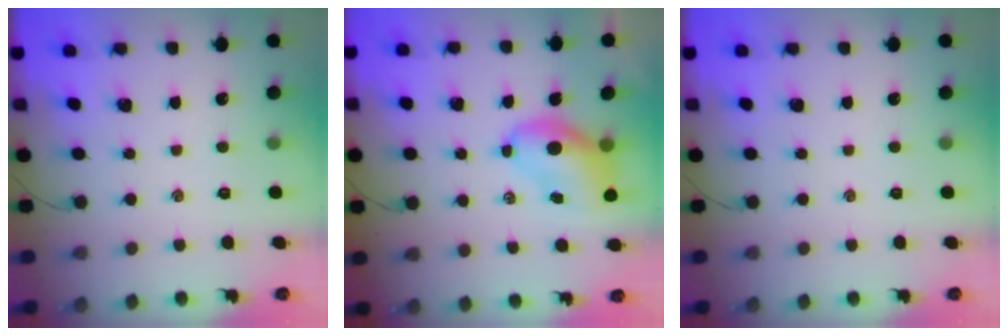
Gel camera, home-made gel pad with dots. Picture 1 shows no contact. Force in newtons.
{"total": 7.2, "press": 7.0, "slide": 1.5}
{"total": 0.0}